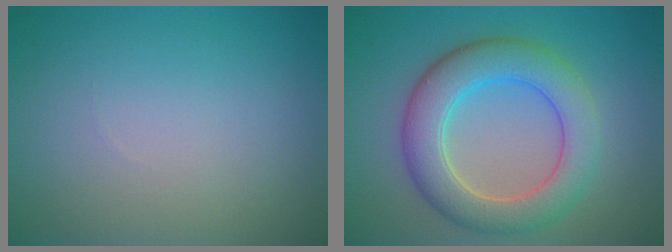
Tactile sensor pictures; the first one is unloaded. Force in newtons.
{"total": 6.6, "press": 6.6, "slide": 0.4}